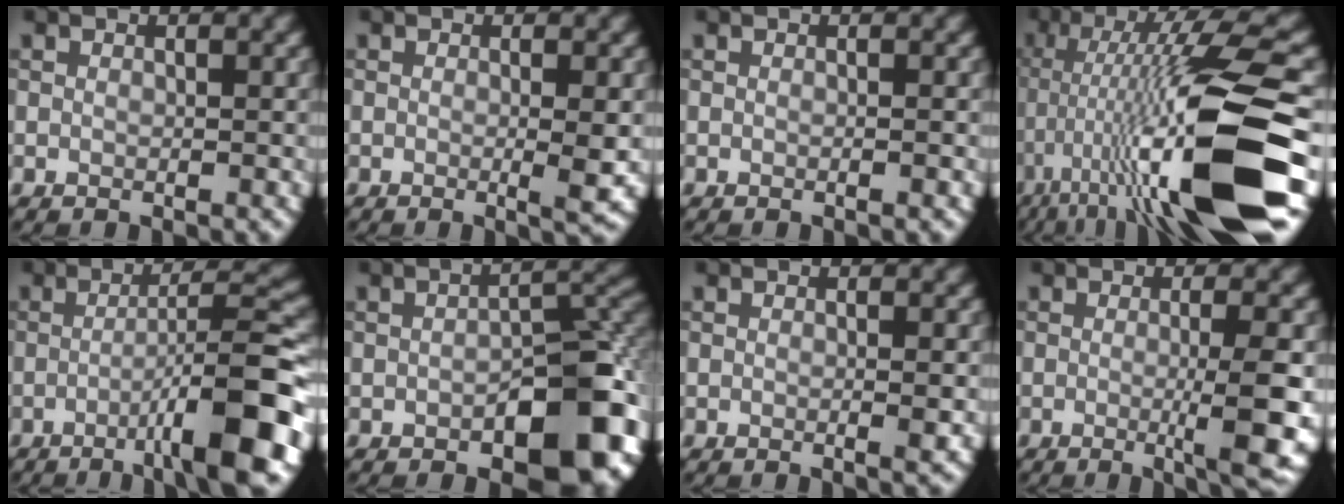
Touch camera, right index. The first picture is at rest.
{"total": 2.7, "force": [-0.2, 0.5, 2.7], "torque": [-0.035, -0.006, -0.005]}
{"total": 0.5, "force": [-0.1, 0.1, 0.5], "torque": [-0.004, 0.000, -0.004]}
{"total": 14.6, "force": [-5.1, 2.0, 13.6], "torque": [-0.227, 0.010, -0.079]}
{"total": 9.5, "force": [-3.7, 1.3, 8.7], "torque": [-0.116, 0.017, -0.064]}
{"total": 9.1, "force": [-3.8, 4.2, 7.1], "torque": [-0.074, 0.011, -0.058]}
{"total": 1.4, "force": [-0.1, 0.2, 1.4], "torque": [-0.020, -0.002, -0.004]}
{"total": 5.9, "force": [-1.0, 0.9, 5.8], "torque": [-0.082, -0.004, -0.015]}